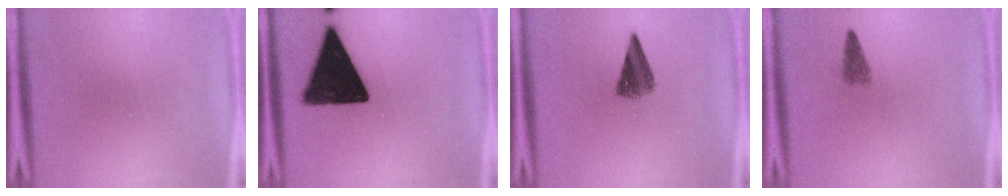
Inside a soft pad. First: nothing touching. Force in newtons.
{"total": 17.1}
{"total": 5.1}
{"total": 2.2}